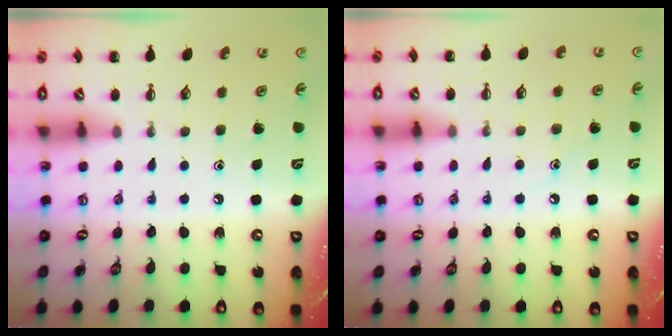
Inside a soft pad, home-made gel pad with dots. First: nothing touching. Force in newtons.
{"total": 6.8, "press": 6.6, "slide": 1.7}